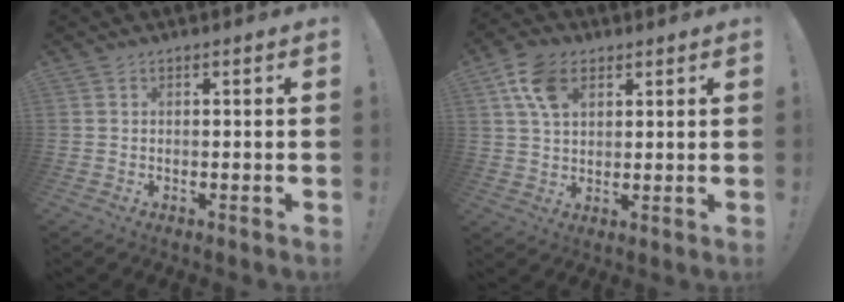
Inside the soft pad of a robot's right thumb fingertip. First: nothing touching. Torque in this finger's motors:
{"motor_torque": [1.11, 1.19, 0.18, -0.02, 0.06]}